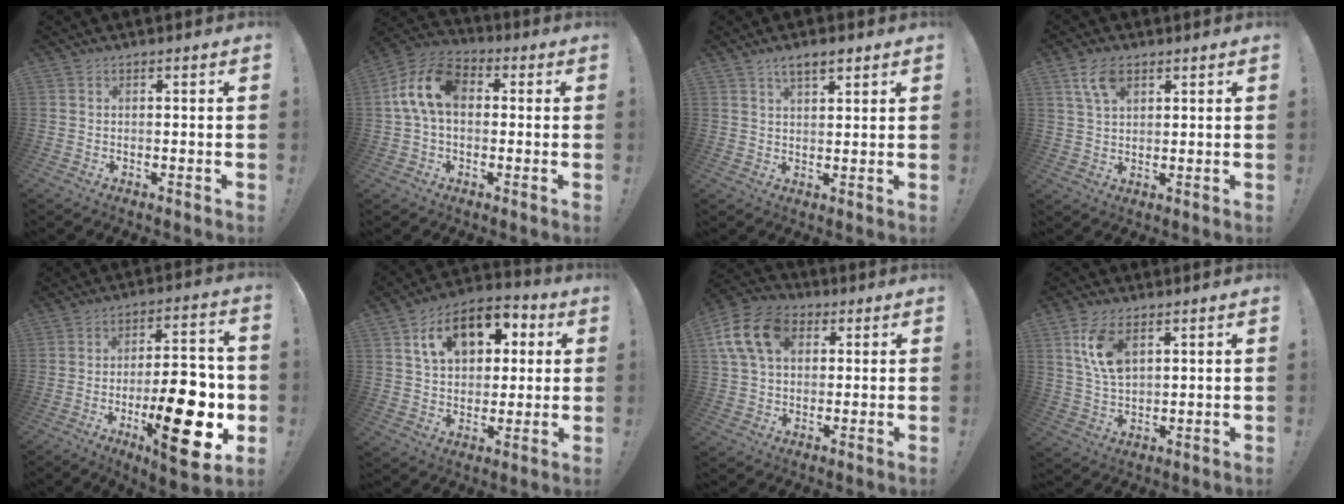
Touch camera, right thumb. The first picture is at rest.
{"total": 13.5, "force": [1.7, 8.9, 10.0], "torque": [-0.200, 0.022, 0.036]}
{"total": 5.3, "force": [3.4, 2.1, 3.4], "torque": [-0.052, -0.012, 0.059]}
{"total": 7.1, "force": [3.6, 4.1, 4.6], "torque": [-0.083, -0.005, 0.070]}
{"total": 22.3, "force": [-6.0, 7.6, 20.1], "torque": [-0.284, 0.021, -0.083]}
{"total": 15.2, "force": [6.3, 10.6, 8.9], "torque": [-0.132, -0.020, 0.114]}
{"total": 15.6, "force": [5.2, 11.3, 9.5], "torque": [-0.169, -0.005, 0.102]}
{"total": 9.9, "force": [4.4, 5.3, 7.0], "torque": [-0.131, -0.013, 0.080]}